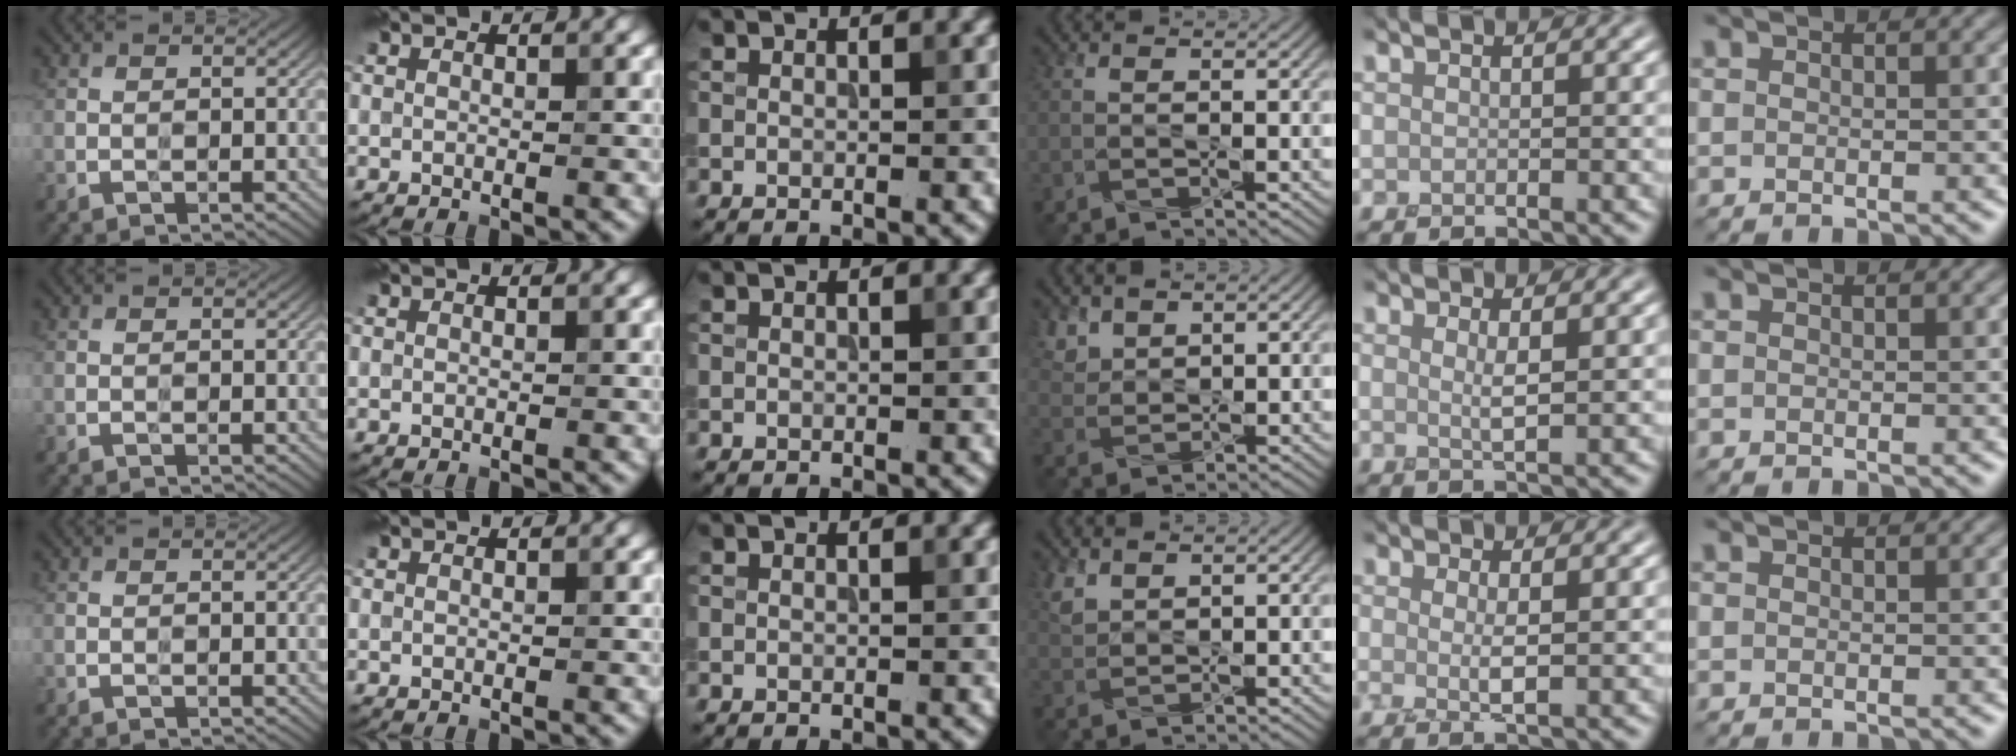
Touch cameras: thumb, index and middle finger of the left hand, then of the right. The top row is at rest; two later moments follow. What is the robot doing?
{"motion": "squeeze", "object": "tweezer"}